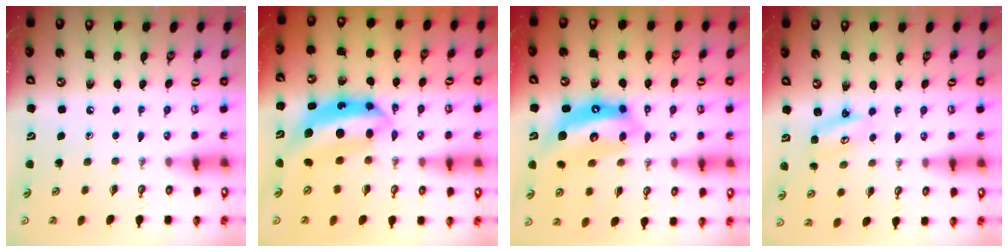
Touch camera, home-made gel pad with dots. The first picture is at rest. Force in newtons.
{"total": 9.6, "press": 9.6, "slide": 0.7}
{"total": 13.1, "press": 13.0, "slide": 1.4}
{"total": 2.7, "press": 2.7, "slide": 0.2}